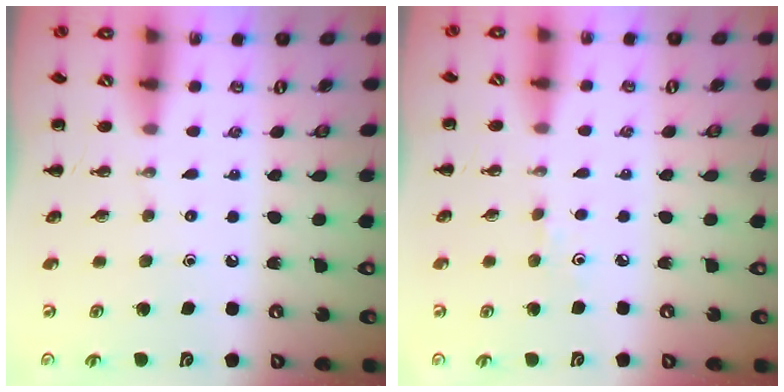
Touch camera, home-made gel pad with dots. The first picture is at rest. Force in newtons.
{"total": 2.9, "press": 2.7, "slide": 0.9}